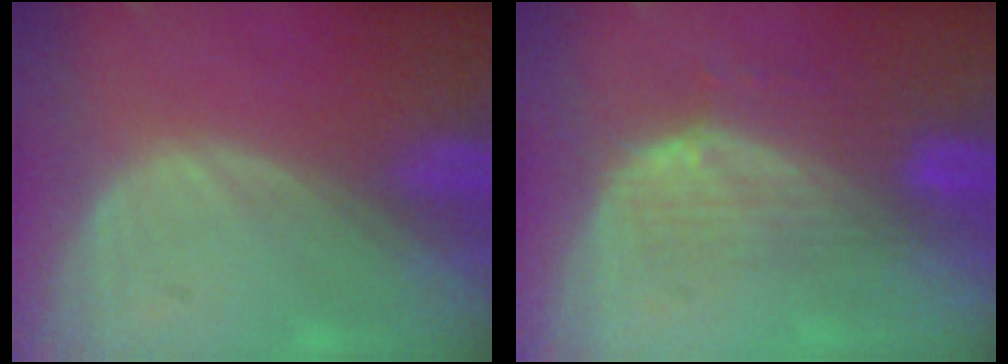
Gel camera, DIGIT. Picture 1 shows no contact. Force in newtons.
{"total": 7.5, "press": 6.8, "slide": 3.3}